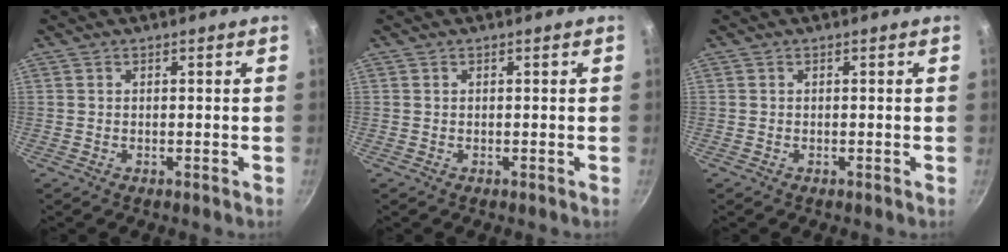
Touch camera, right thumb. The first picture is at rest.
{"total": 0.0}
{"total": 0.0}